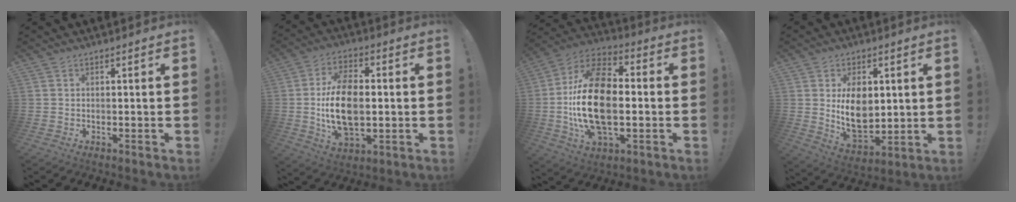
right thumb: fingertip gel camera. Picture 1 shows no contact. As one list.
[{"total": 16.1, "force": [-0.5, 9.4, 13.0], "torque": [-0.241, -0.002, -0.014]}, {"total": 23.8, "force": [-1.6, 13.3, 19.6], "torque": [-0.368, 0.009, -0.025]}, {"total": 13.1, "force": [3.0, 9.0, 9.0], "torque": [-0.143, -0.031, 0.059]}]